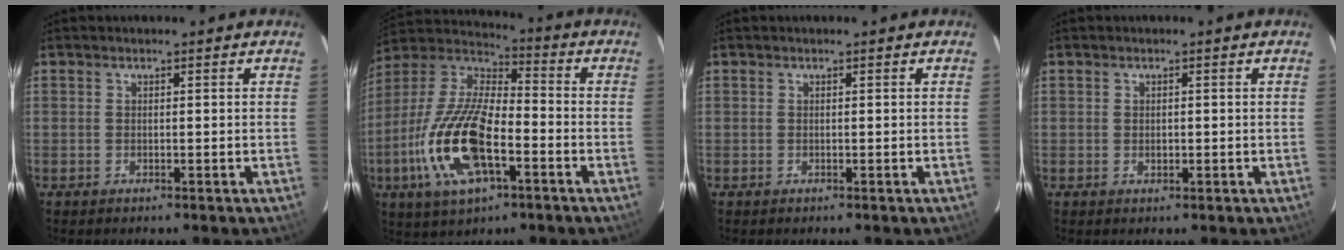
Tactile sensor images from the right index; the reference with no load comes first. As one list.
[{"total": 19.7, "force": [-6.8, 8.2, 16.5], "torque": [-0.352, -0.014, -0.131]}, {"total": 0.0}, {"total": 1.2, "force": [-0.1, 1.0, 0.5], "torque": [-0.007, 0.001, -0.001]}]